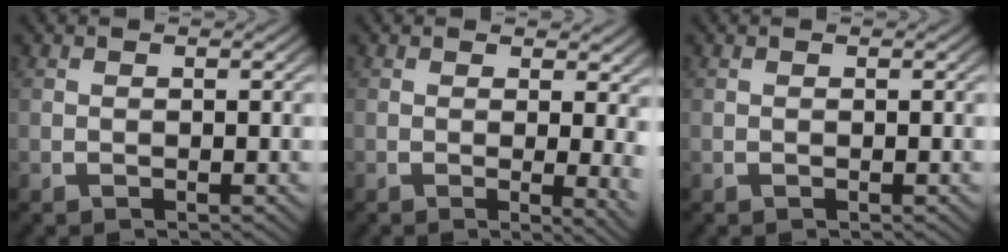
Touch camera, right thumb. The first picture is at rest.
{"total": 3.0, "force": [0.5, 1.0, 2.8], "torque": [-0.029, -0.012, 0.006]}
{"total": 0.0}